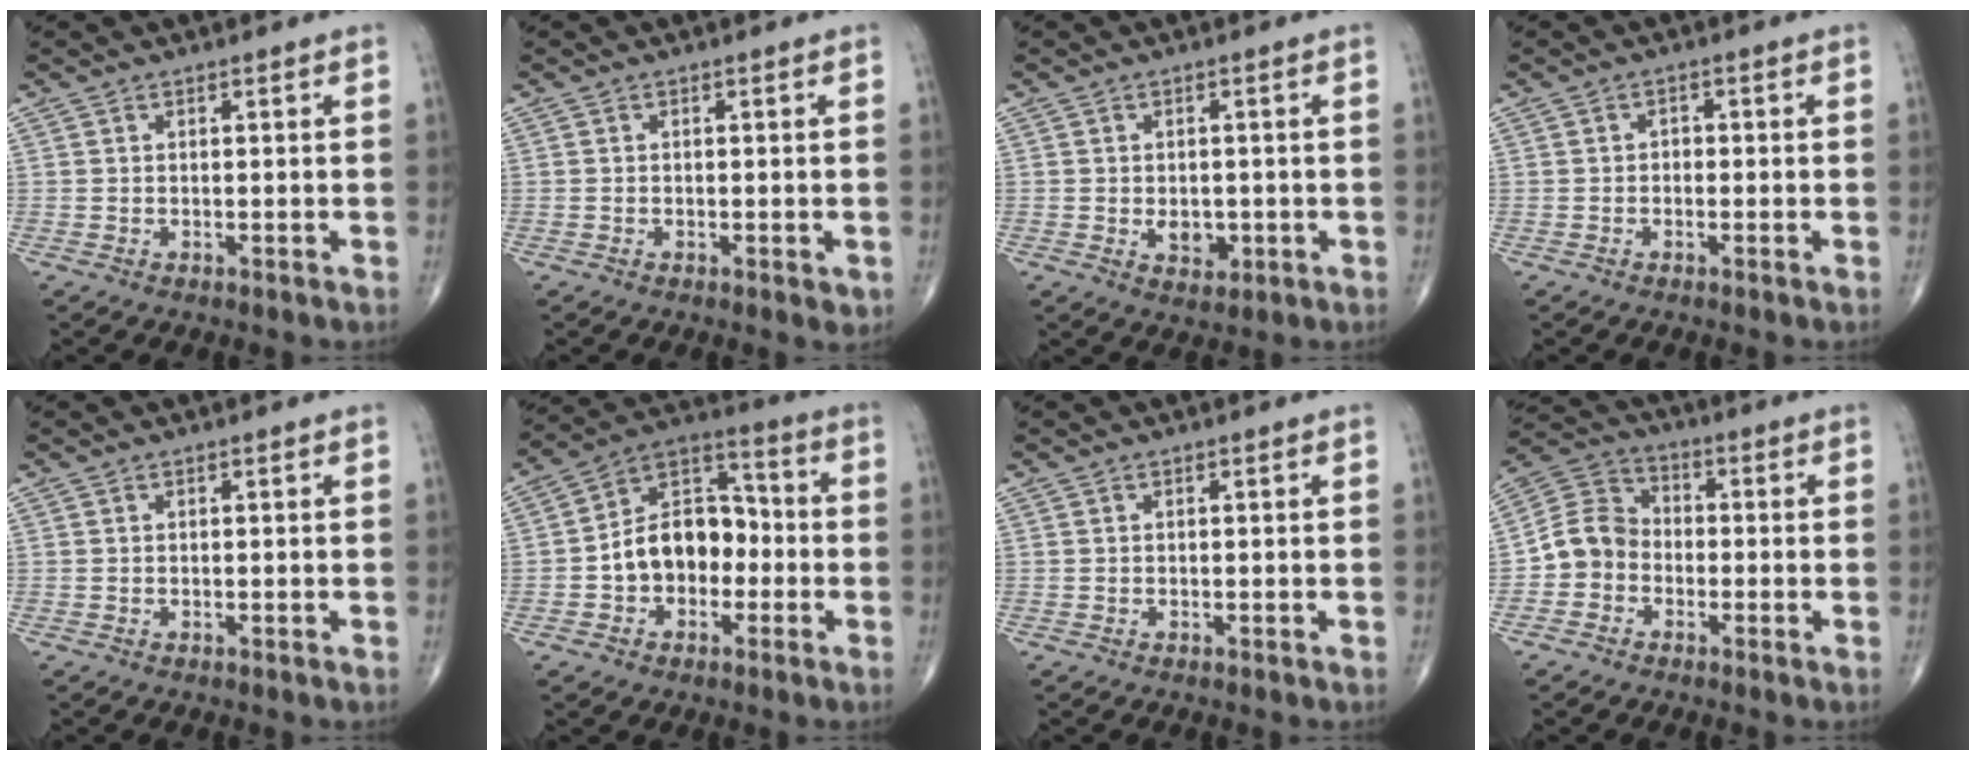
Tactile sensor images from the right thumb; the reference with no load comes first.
{"total": 1.5, "force": [-0.4, 0.7, 1.3], "torque": [-0.016, -0.003, -0.006]}
{"total": 4.1, "force": [-0.7, 2.9, 2.8], "torque": [-0.027, -0.001, -0.002]}
{"total": 1.3, "force": [-0.4, 1.1, 0.7], "torque": [0.003, 0.006, -0.012]}
{"total": 0.0}
{"total": 13.7, "force": [-2.1, 9.7, 9.4], "torque": [-0.118, 0.049, -0.046]}
{"total": 0.0}
{"total": 8.1, "force": [-2.2, 7.0, 3.4], "torque": [-0.045, 0.034, -0.055]}